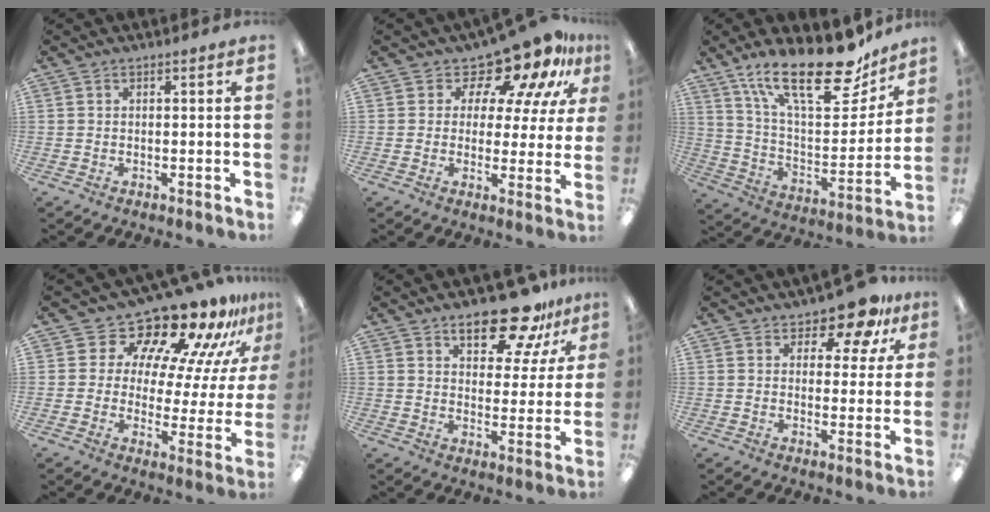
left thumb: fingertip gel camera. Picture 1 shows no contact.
{"total": 11.5, "force": [9.4, 4.6, 4.8], "torque": [-0.085, -0.080, 0.160]}
{"total": 25.2, "force": [17.8, 9.0, 15.3], "torque": [-0.246, -0.108, 0.303]}
{"total": 17.1, "force": [15.0, 6.2, 5.5], "torque": [-0.102, -0.132, 0.254]}
{"total": 15.2, "force": [11.3, 6.1, 8.1], "torque": [-0.104, -0.070, 0.191]}
{"total": 9.3, "force": [7.1, 4.0, 4.4], "torque": [-0.056, -0.046, 0.124]}